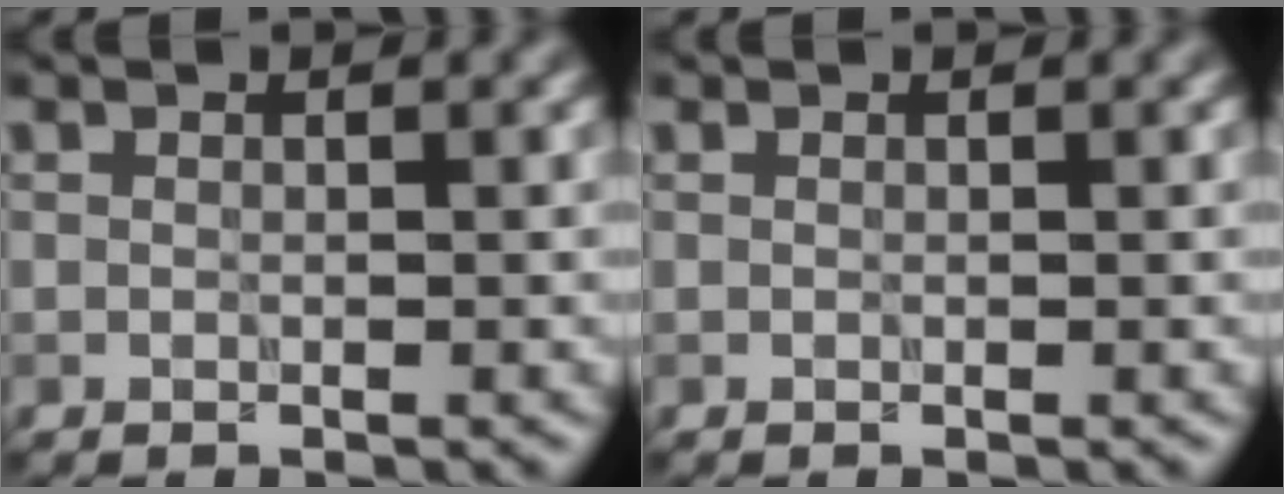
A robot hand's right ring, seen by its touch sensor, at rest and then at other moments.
{"total": 0.0}